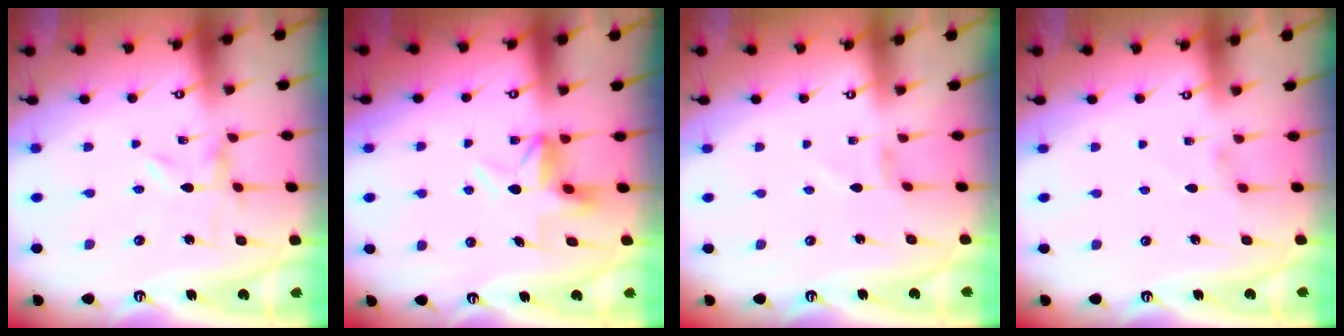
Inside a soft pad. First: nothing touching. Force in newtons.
{"total": 6.3, "press": 6.3, "slide": 0.2}
{"total": 0.0}
{"total": 1.1, "press": 1.0, "slide": 0.3}